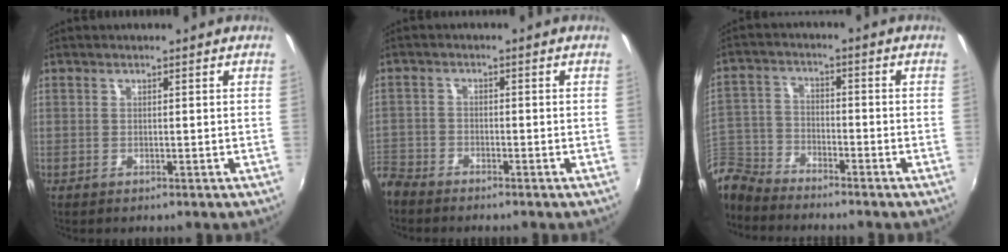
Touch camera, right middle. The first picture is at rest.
{"total": 6.2, "force": [-5.0, 3.5, 1.0], "torque": [-0.051, -0.004, -0.106]}
{"total": 9.0, "force": [-7.8, 3.9, 2.1], "torque": [-0.060, 0.010, -0.160]}